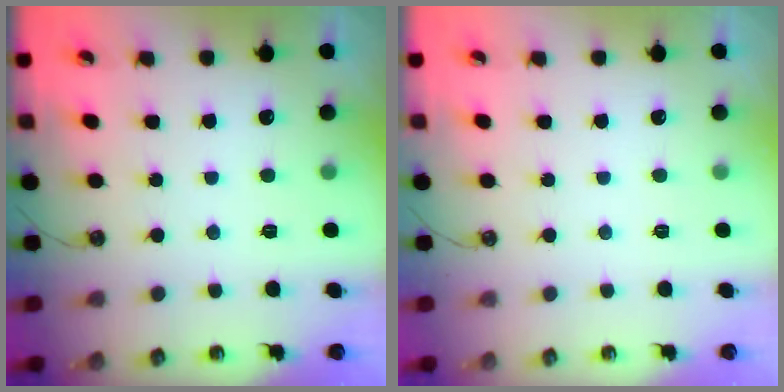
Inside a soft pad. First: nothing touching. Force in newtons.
{"total": 0.0}